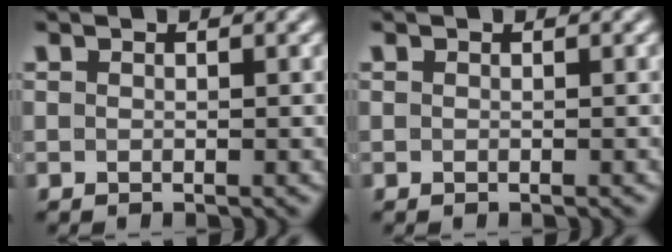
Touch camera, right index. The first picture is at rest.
{"total": 0.0}